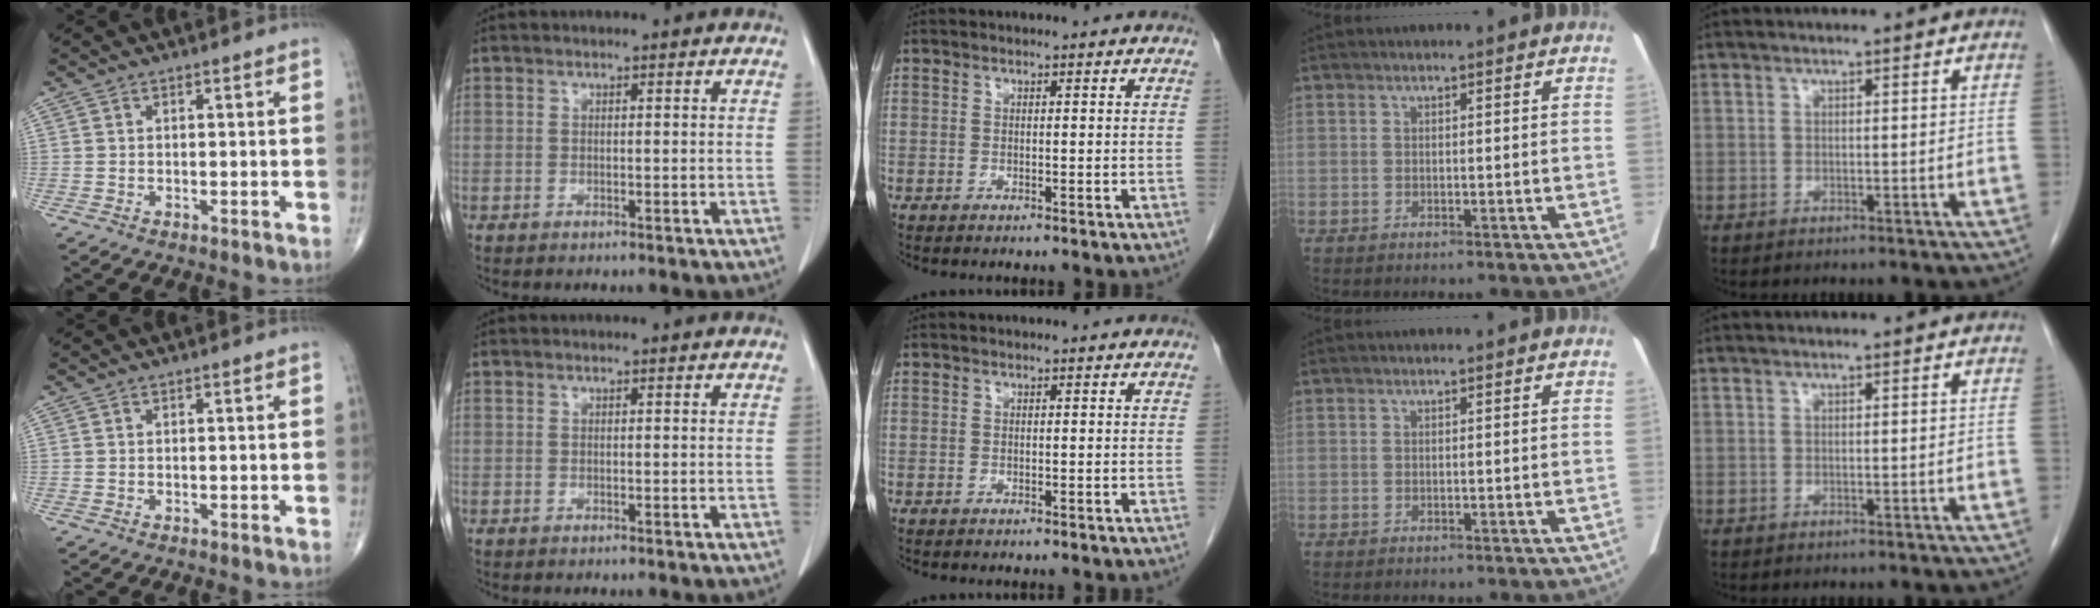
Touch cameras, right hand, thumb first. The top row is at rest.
{}